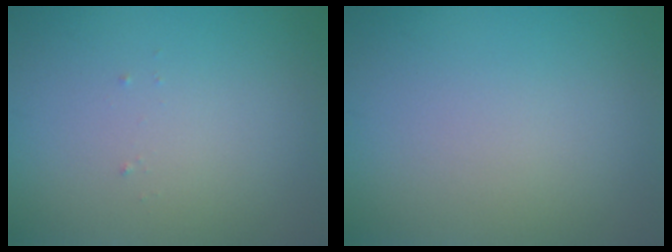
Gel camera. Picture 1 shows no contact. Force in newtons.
{"total": 0.0}